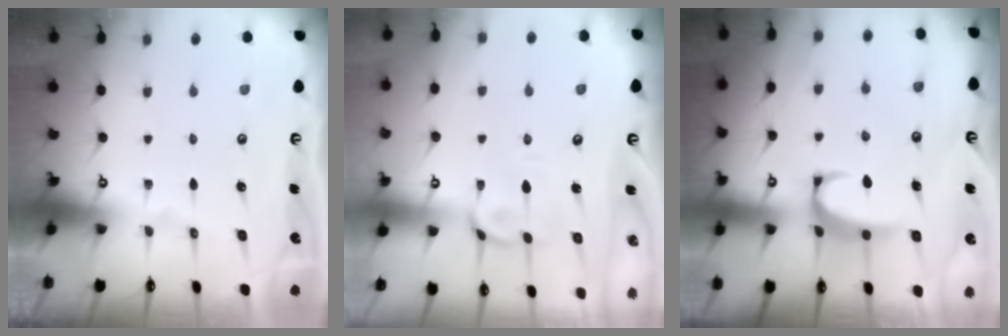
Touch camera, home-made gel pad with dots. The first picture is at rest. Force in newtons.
{"total": 3.1, "press": 2.8, "slide": 1.1}
{"total": 2.6, "press": 2.5, "slide": 0.7}